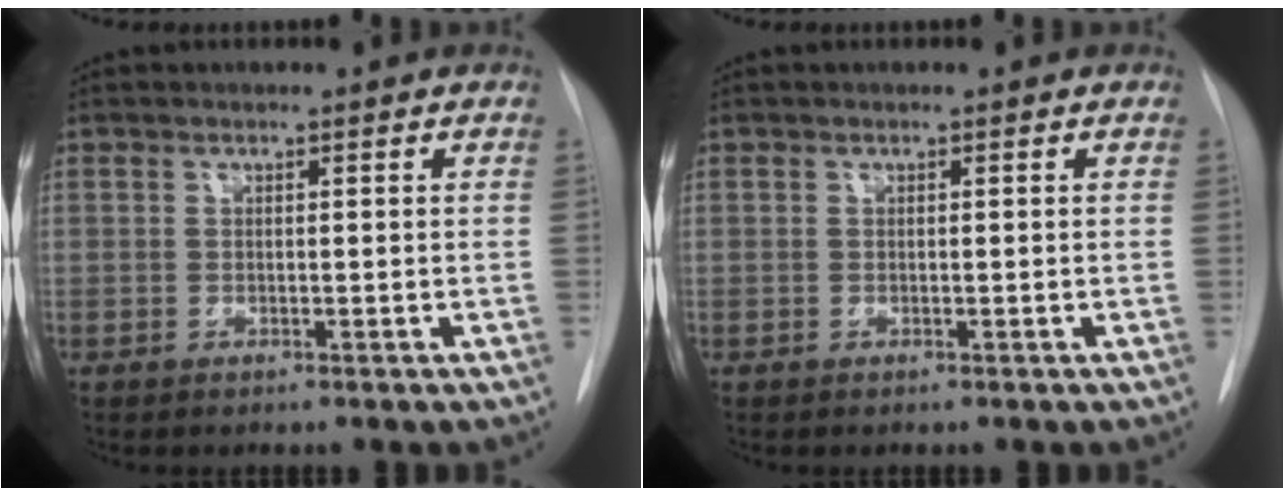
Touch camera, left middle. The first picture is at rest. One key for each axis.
{"total": 0.0}